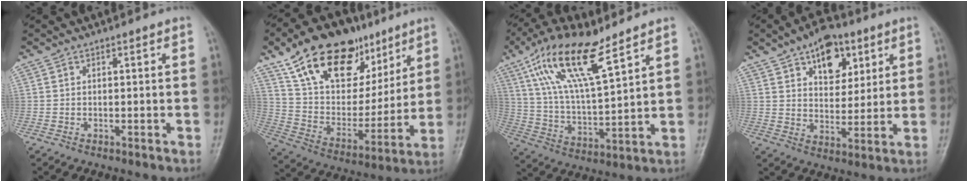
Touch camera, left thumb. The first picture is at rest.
{"total": 25.0, "force": [14.6, 14.4, 14.3], "torque": [-0.198, -0.029, 0.258]}
{"total": 16.6, "force": [9.9, 4.9, 12.4], "torque": [-0.231, -0.030, 0.196]}
{"total": 11.5, "force": [5.8, 7.0, 7.2], "torque": [-0.068, -0.023, 0.089]}